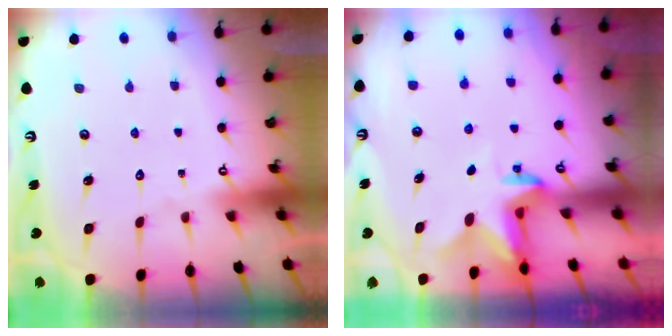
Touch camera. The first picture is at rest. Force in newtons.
{"total": 2.8, "press": 2.8, "slide": 0.6}